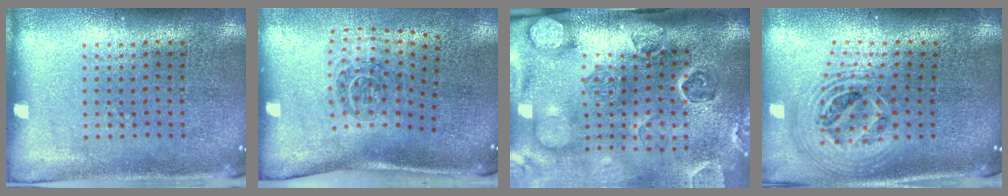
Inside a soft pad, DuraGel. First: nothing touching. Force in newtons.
{"total": 1.9, "press": 1.2, "slide": 1.5}
{"total": 4.7, "press": 3.5, "slide": 3.2}
{"total": 2.4, "press": 1.8, "slide": 1.6}